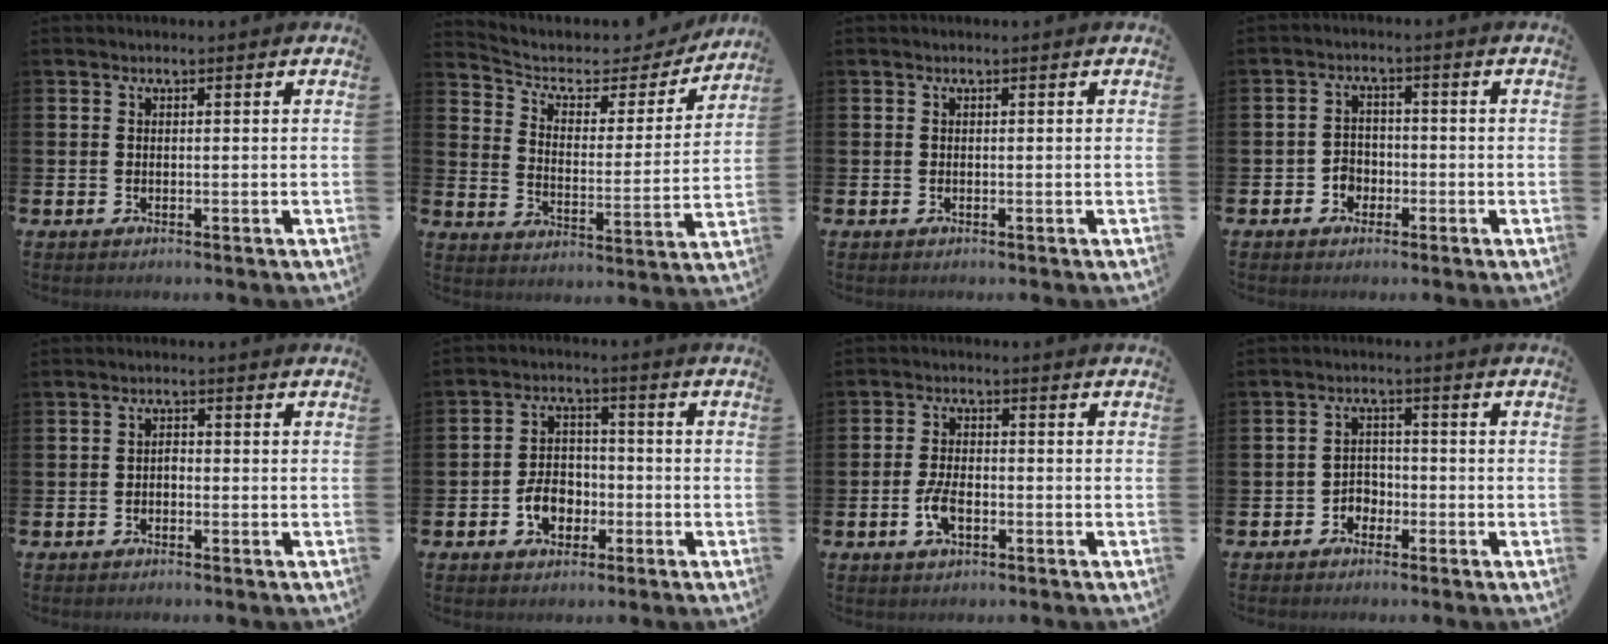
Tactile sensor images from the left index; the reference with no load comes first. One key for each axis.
{"total": 5.6, "fx": 4.7, "fy": 2.5, "fz": 1.5, "tx": -0.057, "ty": -0.039, "tz": 0.073}
{"total": 0.0}
{"total": 2.9, "fx": -1.7, "fy": 2.2, "fz": 0.7, "tx": -0.017, "ty": 0.005, "tz": -0.038}
{"total": 1.2, "fx": -0.8, "fy": 0.7, "fz": 0.6, "tx": -0.010, "ty": 0.000, "tz": -0.017}
{"total": 4.9, "fx": -2.0, "fy": 3.7, "fz": 2.6, "tx": -0.039, "ty": 0.005, "tz": -0.043}
{"total": 4.1, "fx": -1.4, "fy": 1.9, "fz": 3.3, "tx": -0.061, "ty": 0.002, "tz": -0.027}
{"total": 2.6, "fx": -1.8, "fy": 1.8, "fz": 0.4, "tx": -0.020, "ty": 0.006, "tz": -0.041}